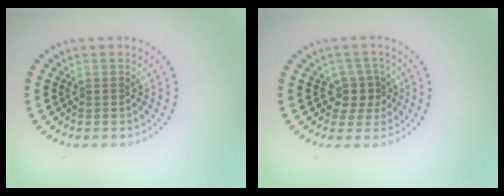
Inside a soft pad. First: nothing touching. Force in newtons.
{"total": 2.4, "press": 1.9, "slide": 1.5}